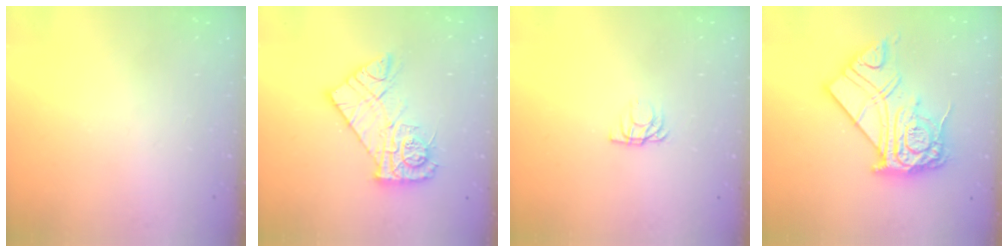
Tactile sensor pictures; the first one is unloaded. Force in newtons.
{"total": 14.6, "press": 14.6, "slide": 1.4}
{"total": 4.1, "press": 4.1, "slide": 0.6}
{"total": 19.5, "press": 19.4, "slide": 1.6}